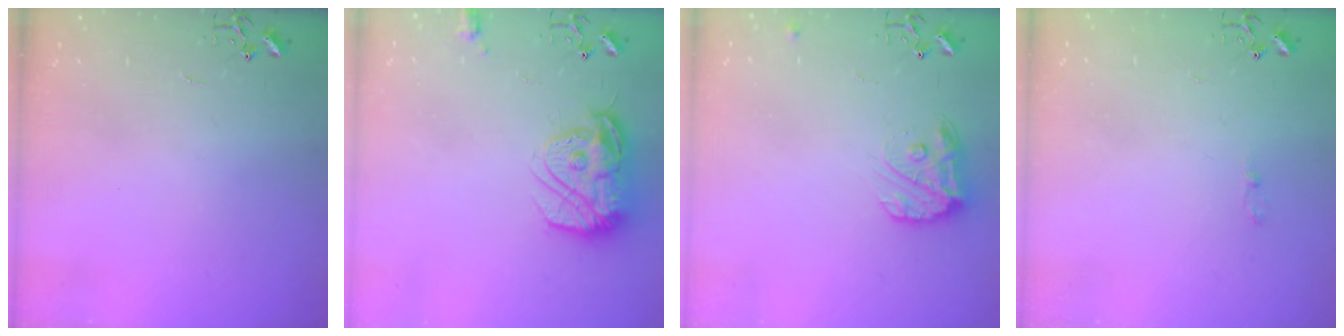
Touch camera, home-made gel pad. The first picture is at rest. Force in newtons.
{"total": 16.1, "press": 16.0, "slide": 1.4}
{"total": 12.1, "press": 12.1, "slide": 0.5}
{"total": 4.1, "press": 4.1, "slide": 0.5}